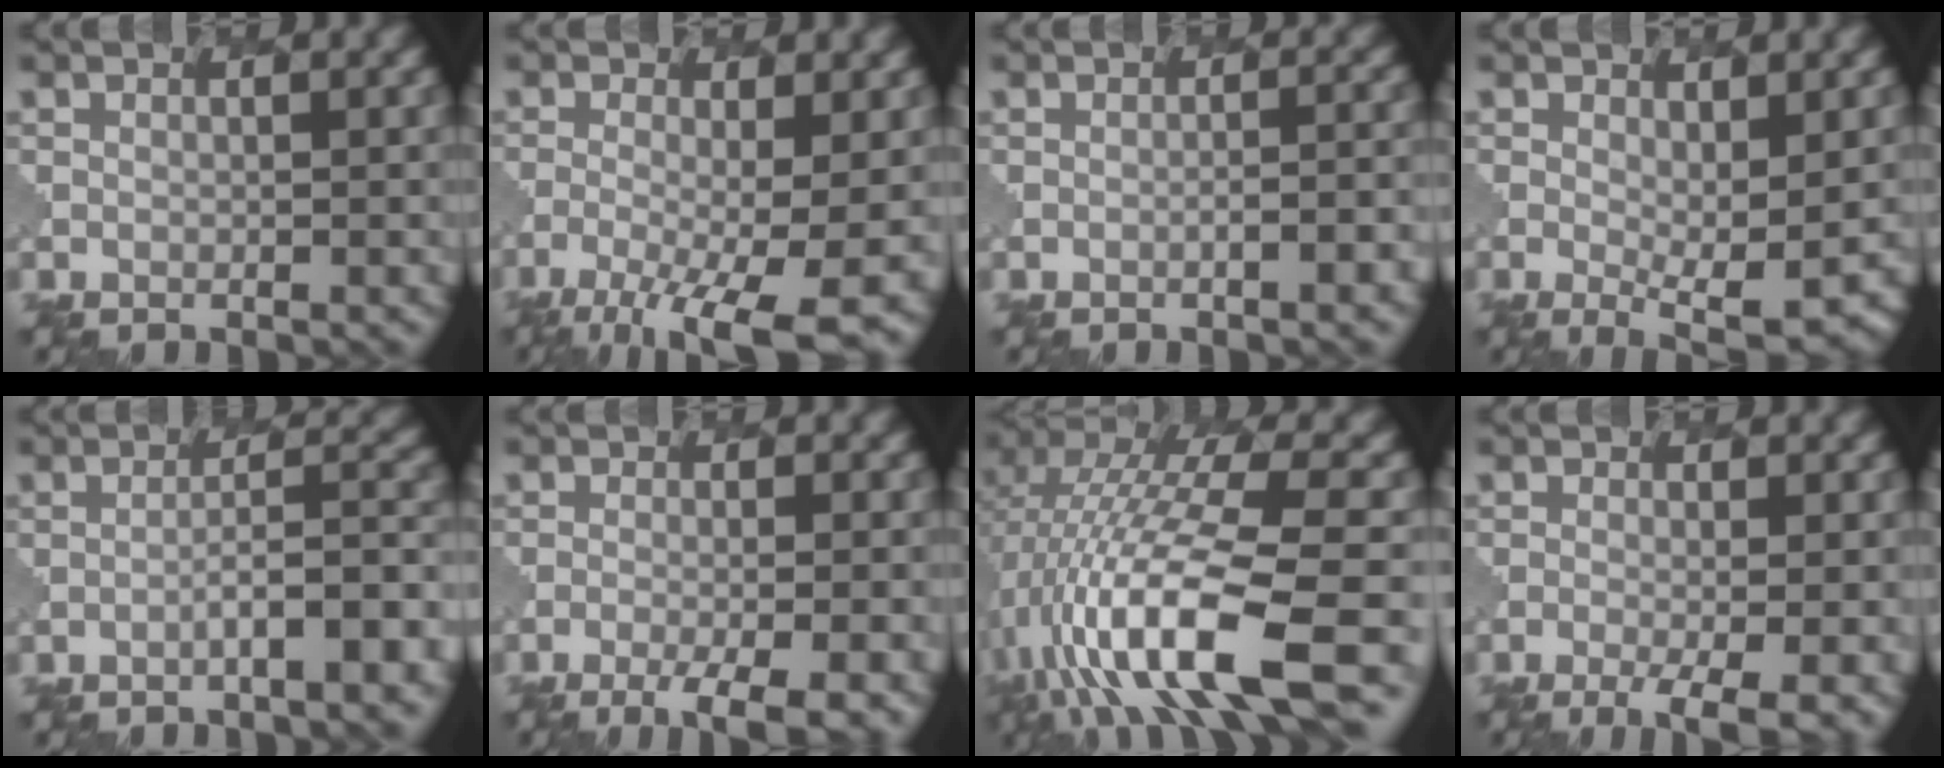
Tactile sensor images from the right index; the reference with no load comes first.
{"total": 9.2, "force": [-4.1, 2.8, 7.7], "torque": [-0.140, -0.025, -0.063]}
{"total": 2.9, "force": [-1.2, 0.9, 2.5], "torque": [-0.018, 0.020, -0.018]}
{"total": 3.7, "force": [-0.1, 0.9, 3.6], "torque": [-0.059, -0.017, 0.004]}
{"total": 5.5, "force": [-2.7, 1.1, 4.6], "torque": [-0.059, 0.020, -0.047]}
{"total": 5.6, "force": [-3.0, 1.4, 4.5], "torque": [-0.069, -0.006, -0.044]}
{"total": 13.1, "force": [-3.6, 3.6, 12.0], "torque": [-0.226, 0.012, -0.054]}
{"total": 5.4, "force": [-2.2, 1.6, 4.7], "torque": [-0.072, -0.010, -0.025]}